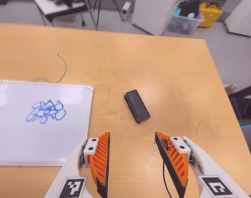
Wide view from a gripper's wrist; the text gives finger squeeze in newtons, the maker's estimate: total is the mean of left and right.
{"total": 0.0}